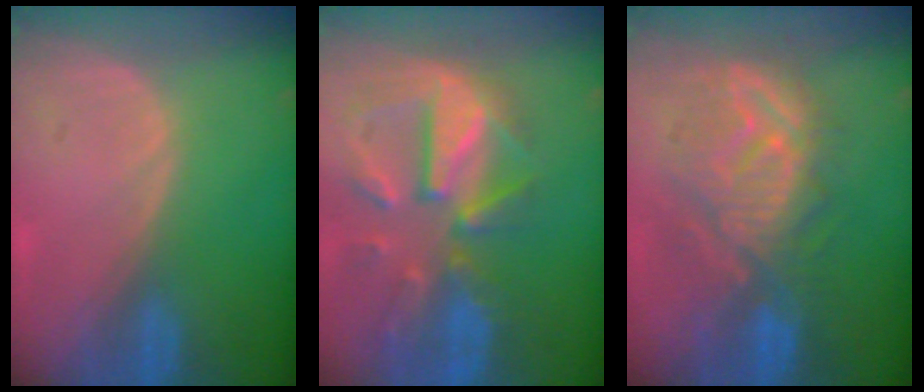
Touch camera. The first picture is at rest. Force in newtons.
{"total": 11.9, "press": 10.4, "slide": 5.8}
{"total": 10.4, "press": 10.1, "slide": 2.8}